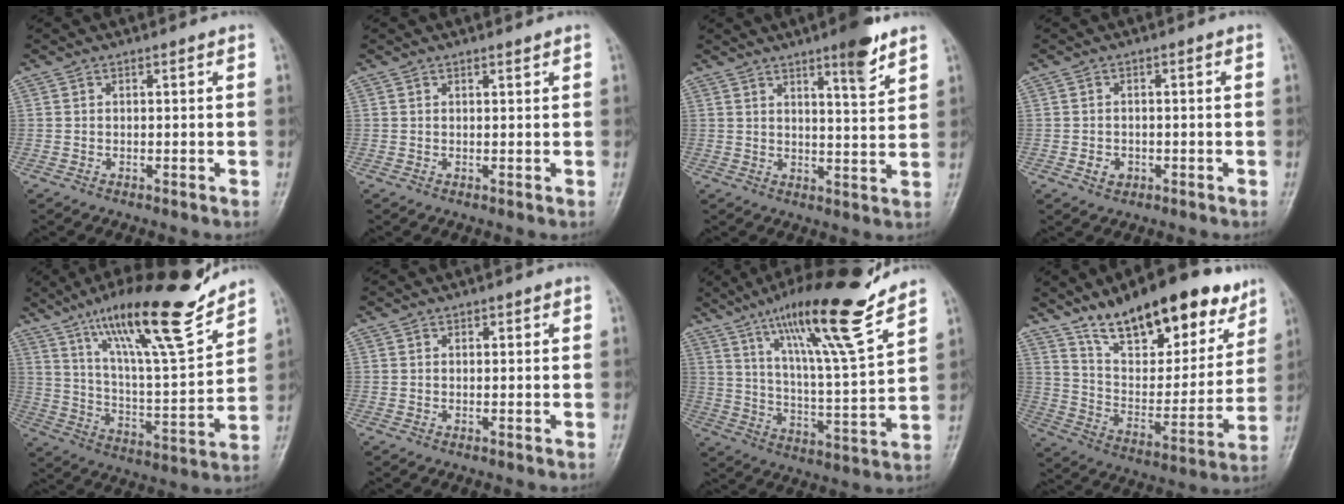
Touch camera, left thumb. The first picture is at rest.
{"total": 0.5, "force": [0.5, 0.0, 0.2], "torque": [-0.006, -0.005, 0.009]}
{"total": 7.3, "force": [4.9, 1.1, 5.3], "torque": [-0.071, -0.033, 0.072]}
{"total": 2.3, "force": [-0.9, 1.9, 1.0], "torque": [-0.009, 0.004, -0.010]}
{"total": 22.0, "force": [15.8, 3.7, 14.9], "torque": [-0.217, -0.074, 0.269]}
{"total": 0.6, "force": [0.3, 0.4, 0.3], "torque": [0.000, 0.000, 0.003]}
{"total": 19.9, "force": [13.8, 1.8, 14.2], "torque": [-0.217, -0.069, 0.231]}
{"total": 24.1, "force": [16.5, 10.0, 14.5], "torque": [-0.176, -0.065, 0.268]}